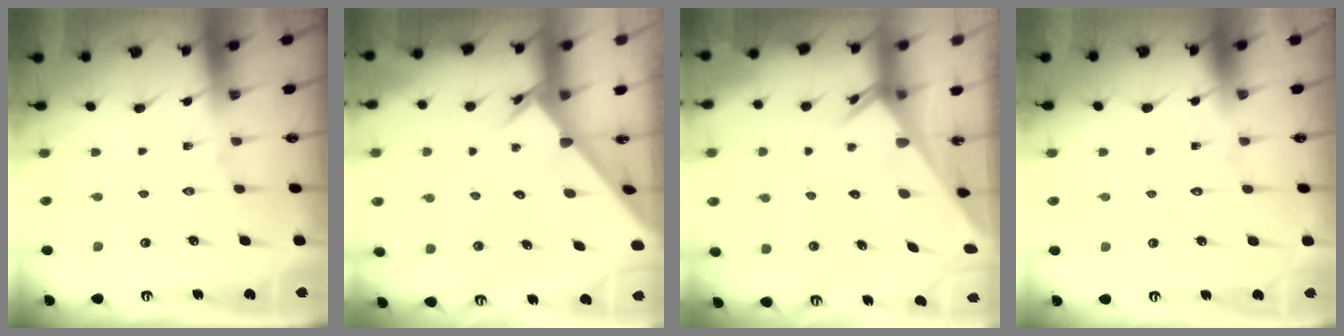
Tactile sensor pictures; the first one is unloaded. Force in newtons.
{"total": 2.4, "press": 2.4, "slide": 0.2}
{"total": 2.5, "press": 2.5, "slide": 0.1}
{"total": 1.5, "press": 1.5, "slide": 0.1}